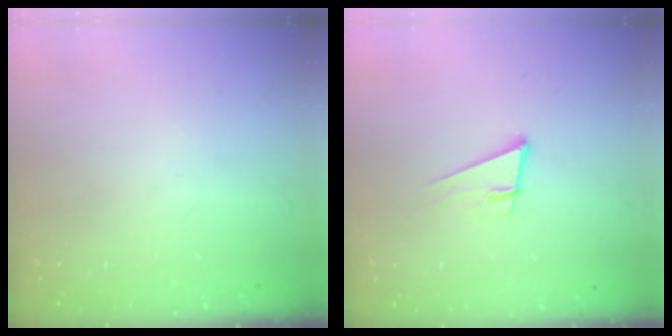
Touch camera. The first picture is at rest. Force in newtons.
{"total": 9.0, "press": 8.3, "slide": 3.3}